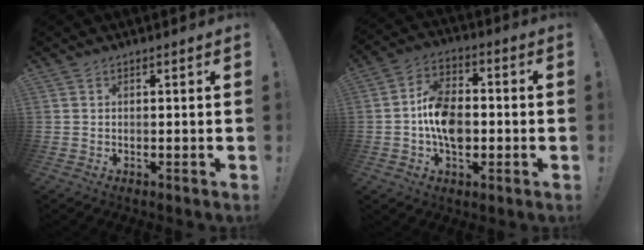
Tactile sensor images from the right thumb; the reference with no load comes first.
{"total": 12.8, "force": [-2.3, 8.9, 9.0], "torque": [-0.151, 0.017, -0.040]}